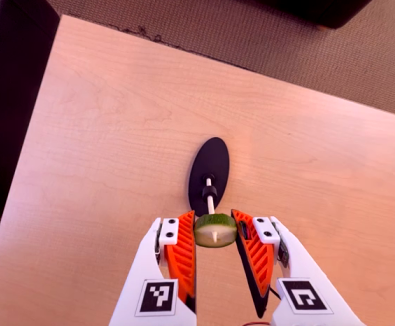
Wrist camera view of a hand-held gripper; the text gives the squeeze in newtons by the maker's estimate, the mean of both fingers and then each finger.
{"total": 11.2, "left": 11.4, "right": 11.1}